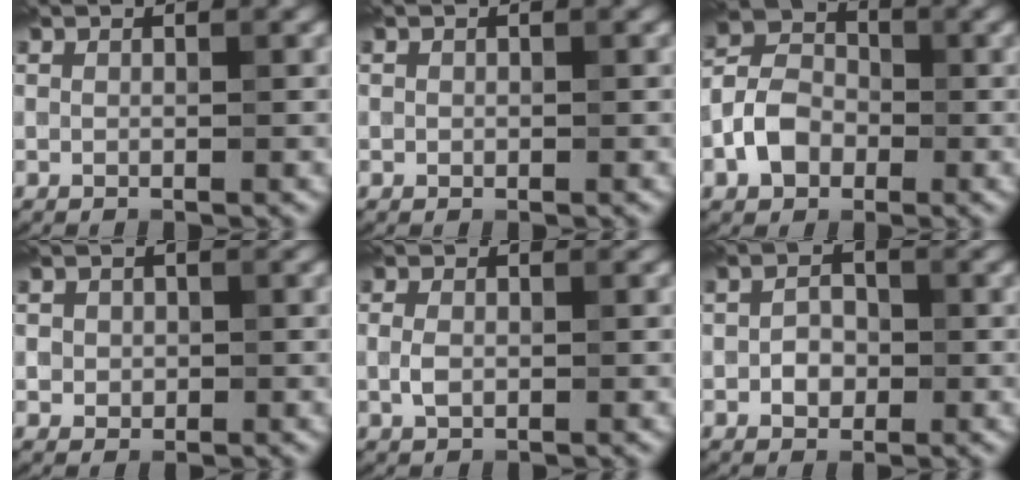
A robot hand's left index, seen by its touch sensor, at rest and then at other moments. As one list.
[{"total": 0.0}, {"total": 4.4, "force": [-1.9, 3.3, 2.2], "torque": [-0.039, 0.004, -0.043]}, {"total": 1.6, "force": [0.1, 1.5, 0.6], "torque": [-0.006, -0.002, 0.000]}, {"total": 1.3, "force": [-0.3, 0.9, 0.9], "torque": [-0.021, -0.003, -0.007]}, {"total": 2.3, "force": [-0.6, 1.8, 1.3], "torque": [-0.021, 0.000, -0.016]}]